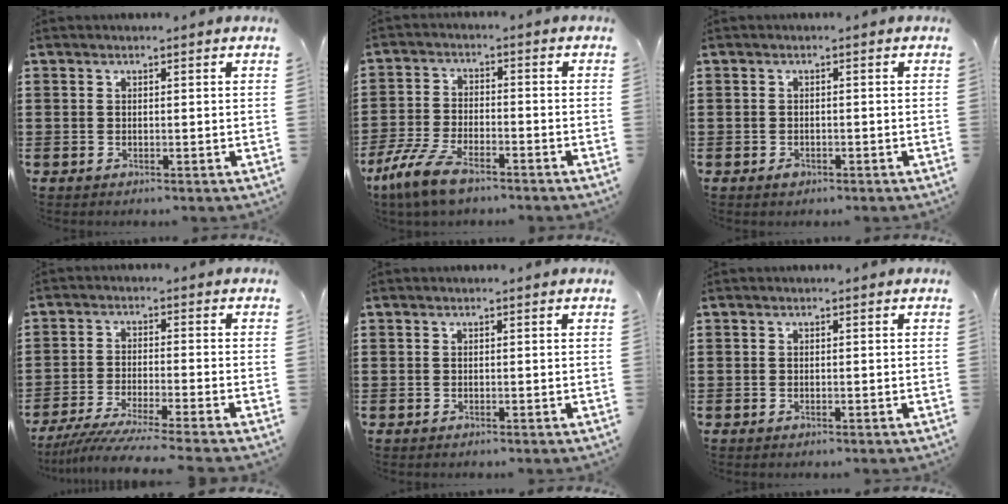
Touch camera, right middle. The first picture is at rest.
{"total": 7.6, "force": [-5.4, 2.3, 4.8], "torque": [-0.115, -0.003, -0.105]}
{"total": 1.0, "force": [-0.7, 0.5, 0.4], "torque": [-0.010, -0.004, -0.014]}
{"total": 5.0, "force": [-4.5, -0.5, 2.1], "torque": [-0.057, -0.024, -0.091]}
{"total": 0.0}
{"total": 0.0}